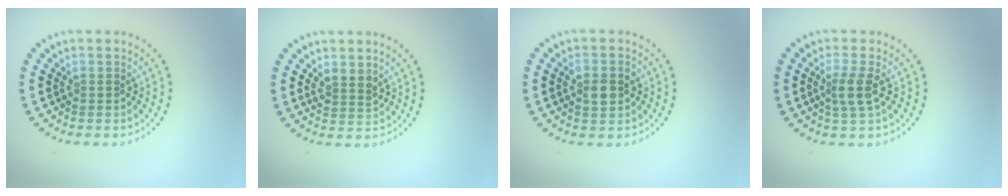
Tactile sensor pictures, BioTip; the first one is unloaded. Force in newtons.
{"total": 1.6, "press": 1.2, "slide": 1.0}
{"total": 2.3, "press": 2.3, "slide": 0.2}
{"total": 2.3, "press": 1.8, "slide": 1.3}